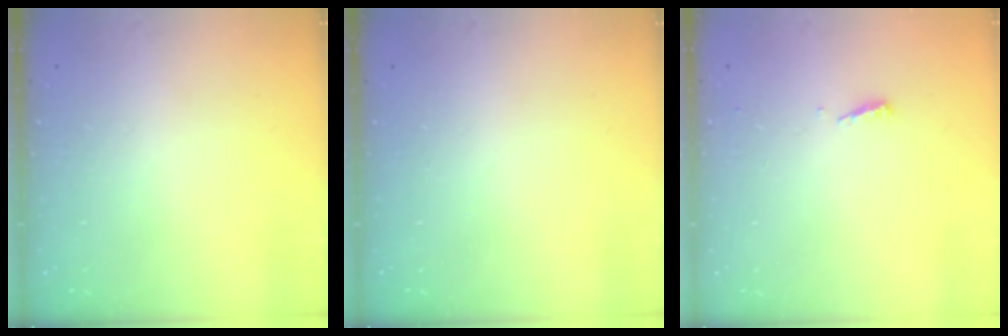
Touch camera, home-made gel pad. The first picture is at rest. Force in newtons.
{"total": 0.0}
{"total": 3.1, "press": 3.1, "slide": 0.3}